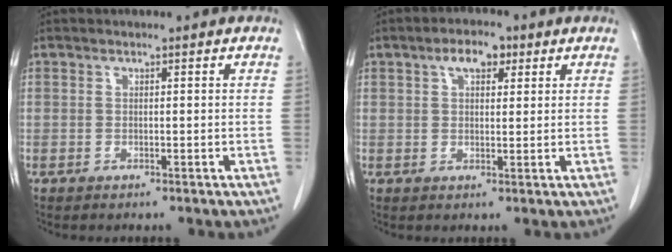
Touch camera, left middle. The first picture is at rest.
{"total": 4.2, "force": [2.2, 2.0, 3.0], "torque": [-0.055, 0.012, 0.036]}